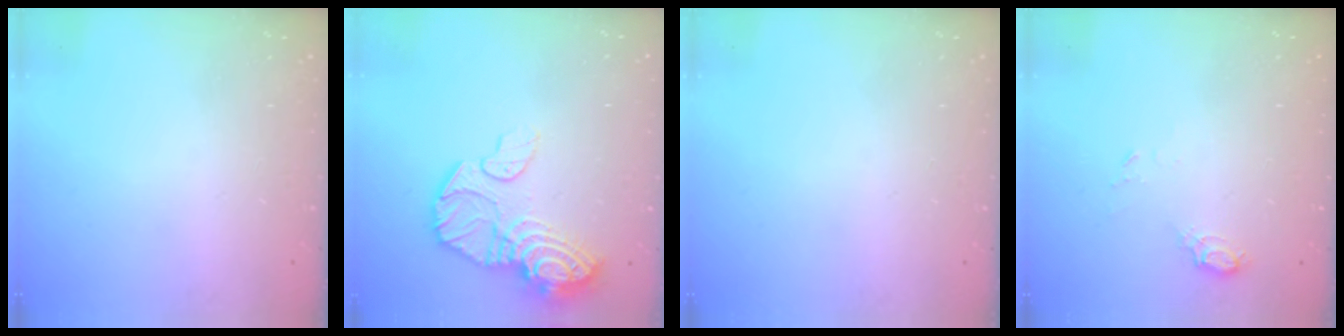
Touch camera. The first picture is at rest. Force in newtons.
{"total": 16.0, "press": 16.0, "slide": 1.3}
{"total": 0.0}
{"total": 6.7, "press": 6.5, "slide": 1.5}